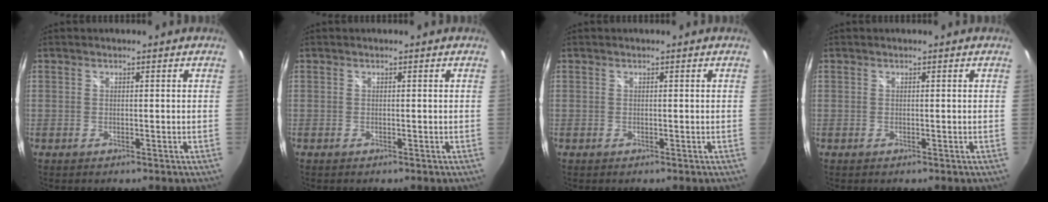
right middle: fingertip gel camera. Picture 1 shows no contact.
{"total": 0.0}
{"total": 0.0}
{"total": 0.0}